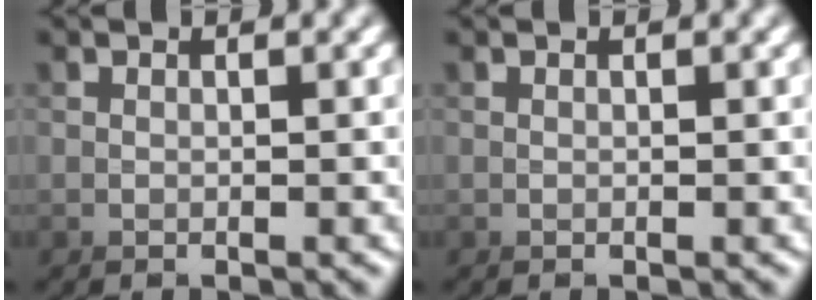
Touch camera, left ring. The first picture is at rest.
{"total": 0.0}